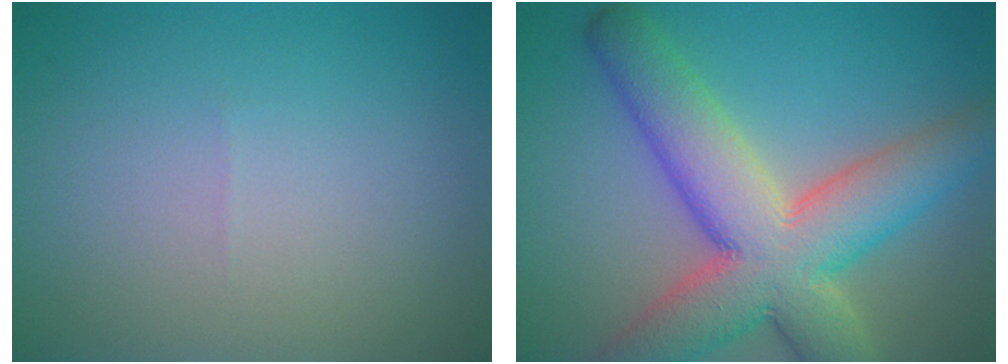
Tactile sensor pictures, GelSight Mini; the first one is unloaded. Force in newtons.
{"total": 11.1, "press": 11.1, "slide": 0.8}